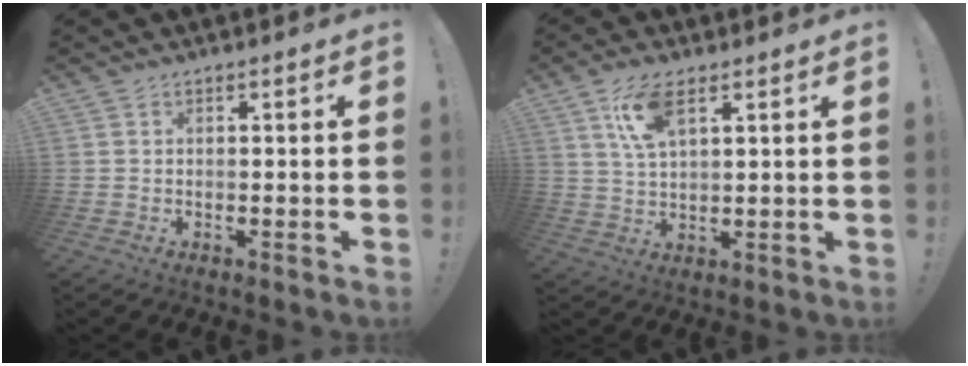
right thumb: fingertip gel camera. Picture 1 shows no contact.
{"total": 9.1, "force": [4.7, 3.9, 6.7], "torque": [-0.131, -0.007, 0.085]}